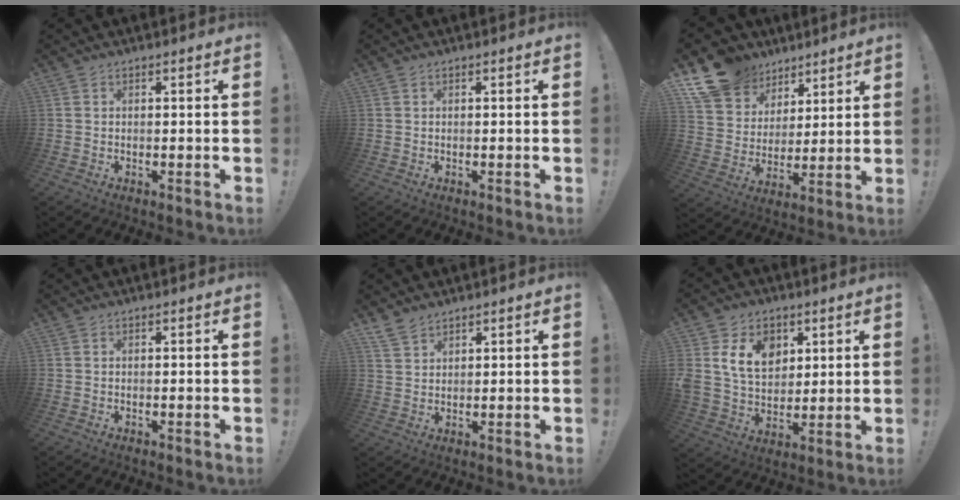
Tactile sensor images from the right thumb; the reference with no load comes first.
{"total": 0.0}
{"total": 16.1, "force": [10.5, 11.2, 4.6], "torque": [-0.089, -0.066, 0.211]}
{"total": 0.0}
{"total": 4.1, "force": [3.6, 1.7, 1.1], "torque": [-0.021, -0.023, 0.070]}
{"total": 14.1, "force": [6.0, 10.2, 7.7], "torque": [-0.137, -0.019, 0.118]}